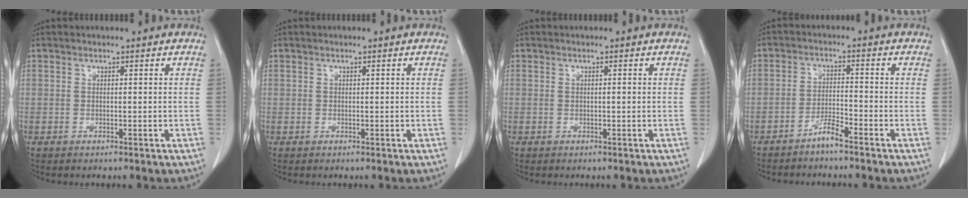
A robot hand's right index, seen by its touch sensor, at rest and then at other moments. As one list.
[{"total": 0.0}, {"total": 0.6, "force": [0.1, 0.0, 0.6], "torque": [-0.012, 0.000, 0.002]}, {"total": 3.2, "force": [-2.7, 0.1, 1.7], "torque": [-0.032, 0.000, -0.053]}]